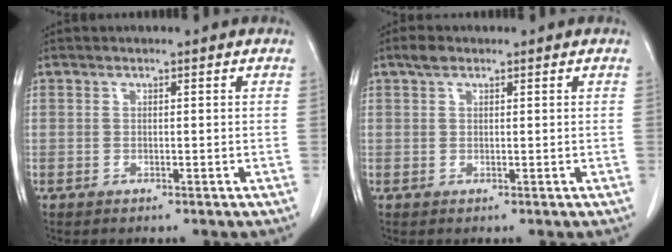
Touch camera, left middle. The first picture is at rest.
{"total": 1.5, "force": [1.0, 0.8, 0.8], "torque": [-0.017, 0.011, 0.018]}